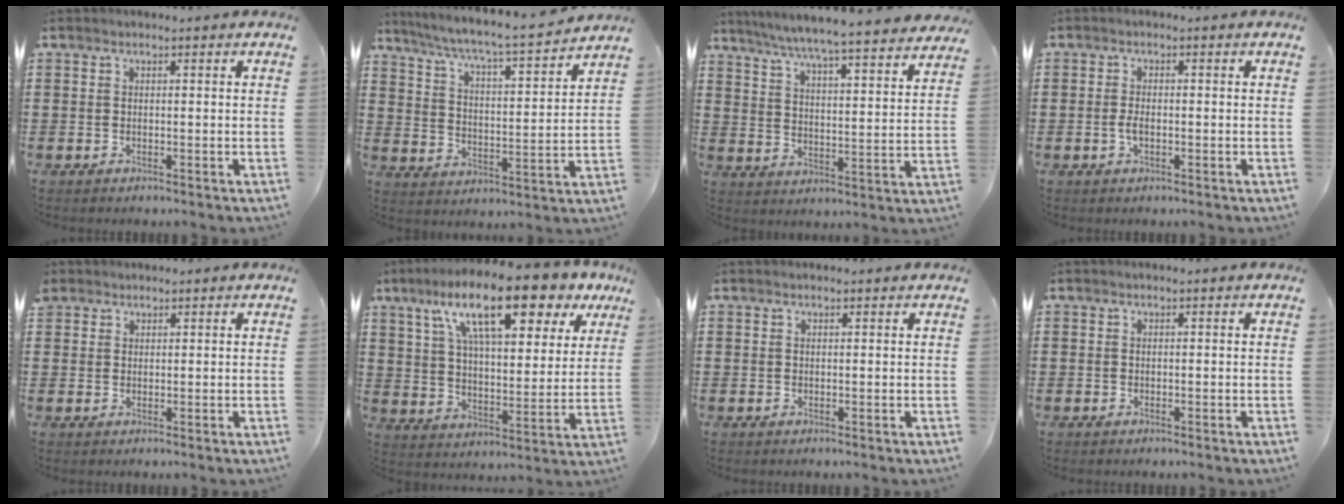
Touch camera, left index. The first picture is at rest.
{"total": 5.3, "force": [4.8, -0.2, 2.3], "torque": [-0.067, -0.038, 0.071]}
{"total": 5.6, "force": [5.2, -0.9, 1.9], "torque": [-0.061, -0.043, 0.082]}
{"total": 2.0, "force": [-0.6, 0.9, 1.7], "torque": [-0.048, -0.005, -0.016]}
{"total": 1.6, "force": [1.4, 0.9, -0.1], "torque": [-0.004, 0.006, 0.028]}
{"total": 16.4, "force": [10.4, 4.0, 12.0], "torque": [-0.218, -0.033, 0.167]}
{"total": 0.0}
{"total": 0.0}